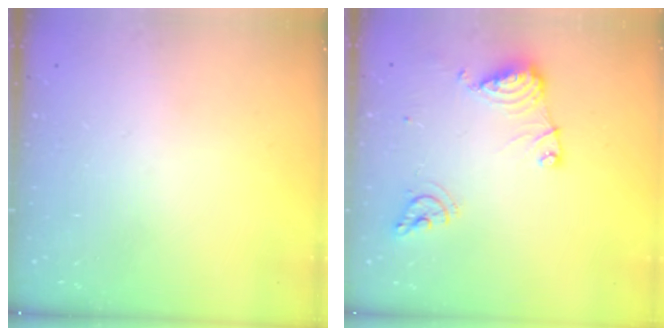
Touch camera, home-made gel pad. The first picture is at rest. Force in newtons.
{"total": 11.9, "press": 11.9, "slide": 1.3}